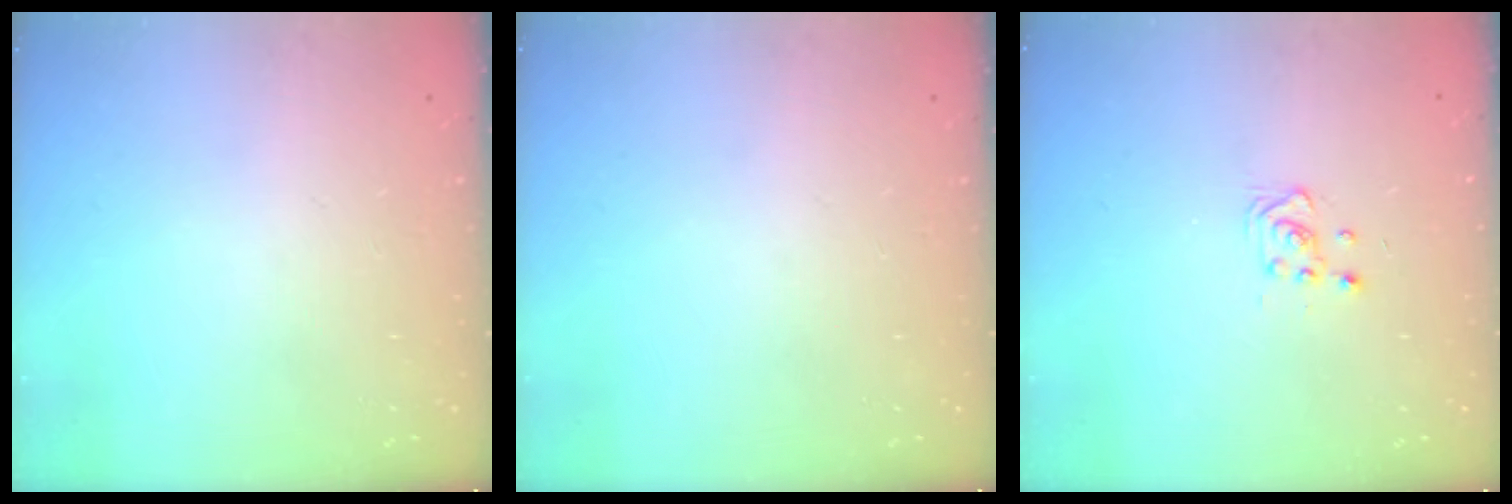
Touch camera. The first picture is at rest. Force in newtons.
{"total": 0.0}
{"total": 3.8, "press": 3.7, "slide": 0.6}